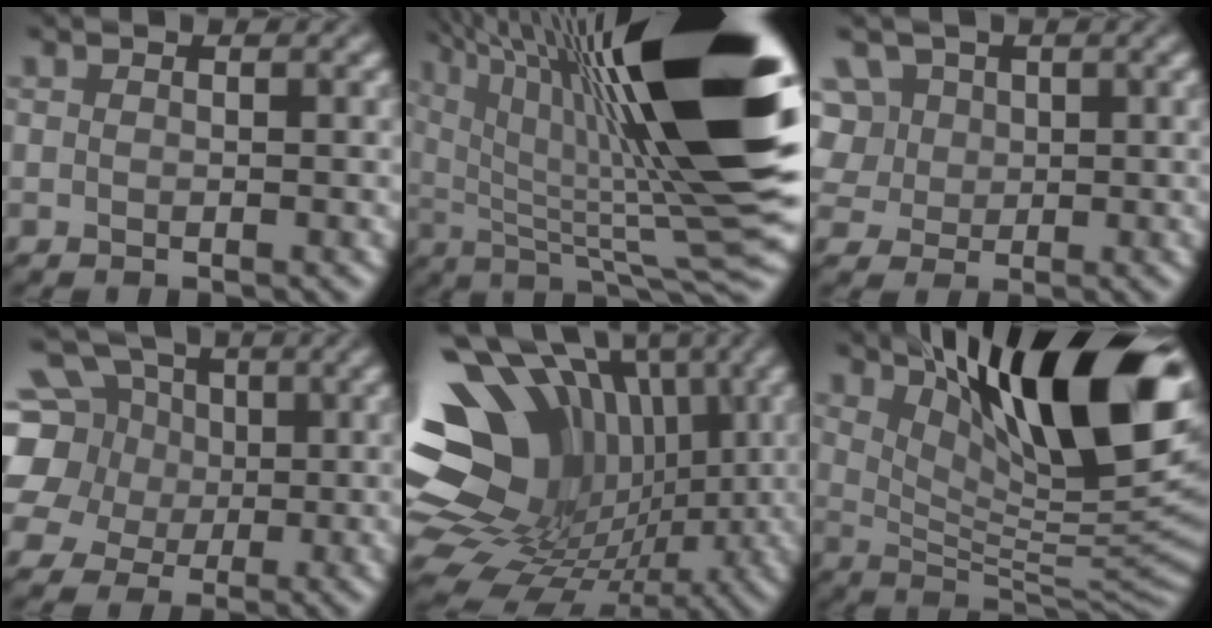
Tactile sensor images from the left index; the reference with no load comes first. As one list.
[{"total": 20.6, "force": [6.8, 4.7, 18.9], "torque": [-0.281, 0.028, 0.118]}, {"total": 7.5, "force": [3.3, 5.9, 3.3], "torque": [-0.071, 0.023, 0.035]}, {"total": 12.5, "force": [3.2, 10.4, 6.2], "torque": [-0.147, 0.037, 0.028]}, {"total": 16.6, "force": [1.1, 12.8, 10.4], "torque": [-0.182, -0.001, 0.033]}, {"total": 16.3, "force": [7.2, 5.6, 13.6], "torque": [-0.200, 0.014, 0.117]}]